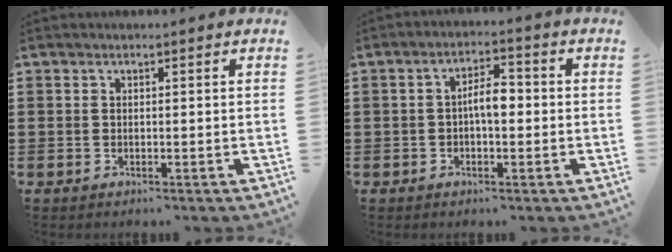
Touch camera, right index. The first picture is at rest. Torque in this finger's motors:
{"motor_torque": [0.98, -0.42, 0.43, 0.09]}